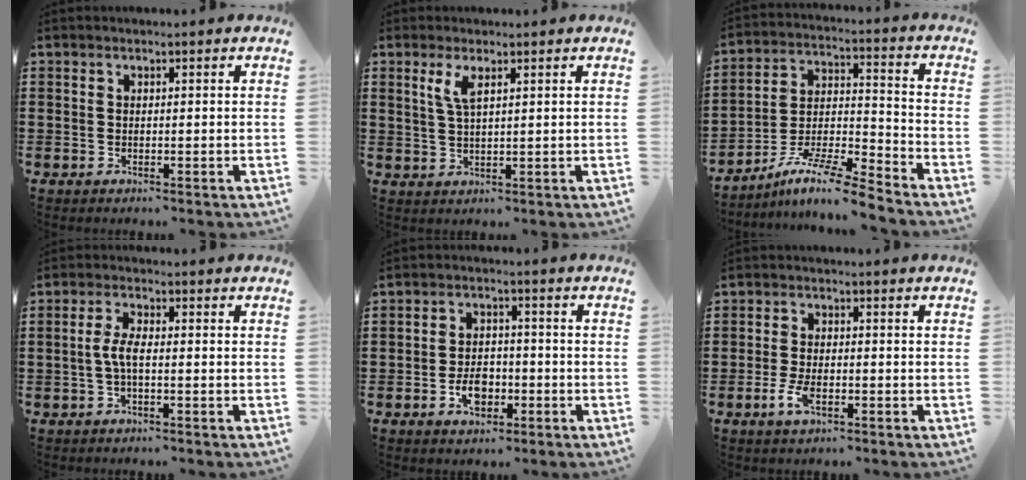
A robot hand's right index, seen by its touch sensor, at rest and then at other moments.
{"total": 3.3, "force": [1.6, 0.9, 2.7], "torque": [-0.057, 0.005, 0.027]}
{"total": 9.7, "force": [-8.4, 0.5, 4.8], "torque": [-0.084, 0.013, -0.166]}
{"total": 3.6, "force": [-0.6, 1.0, 3.4], "torque": [-0.085, -0.005, -0.020]}
{"total": 4.7, "force": [-1.7, 3.1, 3.0], "torque": [-0.055, 0.001, -0.033]}
{"total": 3.8, "force": [-1.4, 1.6, 3.1], "torque": [-0.074, -0.005, -0.031]}